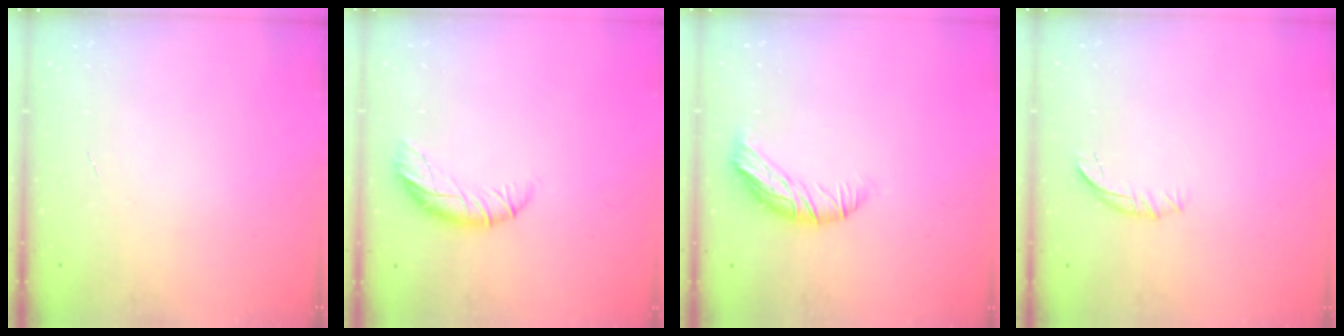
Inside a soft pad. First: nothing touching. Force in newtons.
{"total": 8.4, "press": 8.2, "slide": 1.5}
{"total": 10.4, "press": 10.3, "slide": 1.5}
{"total": 7.2, "press": 7.1, "slide": 1.4}